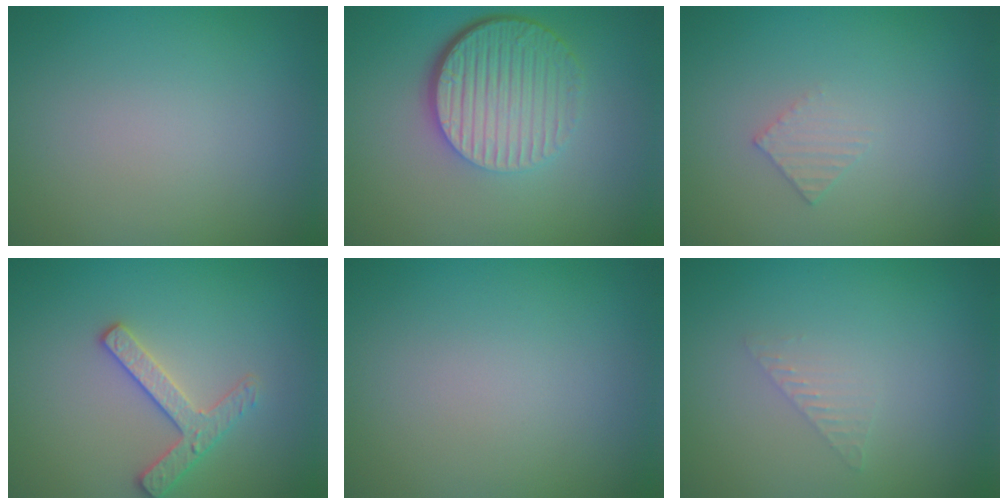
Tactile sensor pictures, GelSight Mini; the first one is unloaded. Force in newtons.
{"total": 6.3, "press": 4.3, "slide": 4.6}
{"total": 1.1, "press": 1.1, "slide": 0.0}
{"total": 2.6, "press": 2.6, "slide": 0.3}
{"total": 0.0}
{"total": 1.0, "press": 1.0, "slide": 0.0}